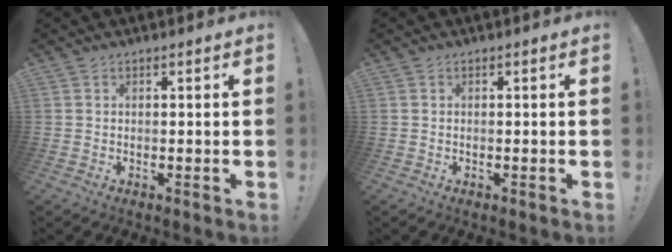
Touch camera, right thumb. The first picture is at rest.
{"total": 0.0}